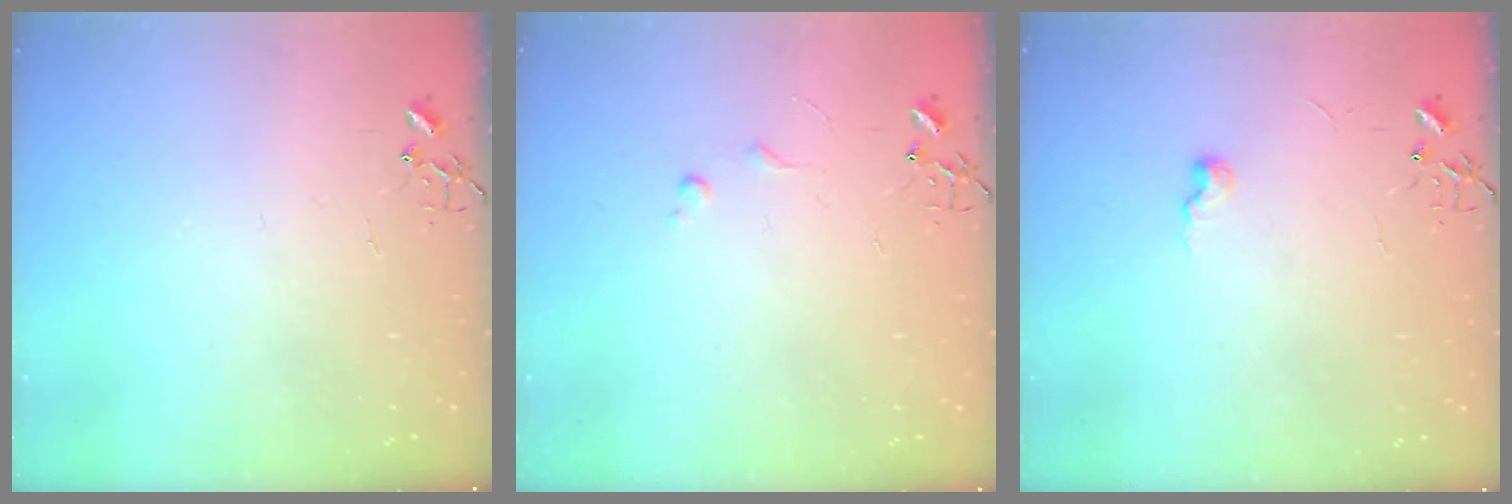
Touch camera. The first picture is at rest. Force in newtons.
{"total": 3.6, "press": 3.6, "slide": 0.5}
{"total": 5.9, "press": 5.9, "slide": 0.6}